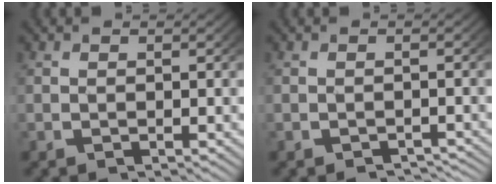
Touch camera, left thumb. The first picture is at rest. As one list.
[{"total": 2.8, "force": [-2.7, 0.5, 0.5], "torque": [-0.004, -0.007, -0.039]}]